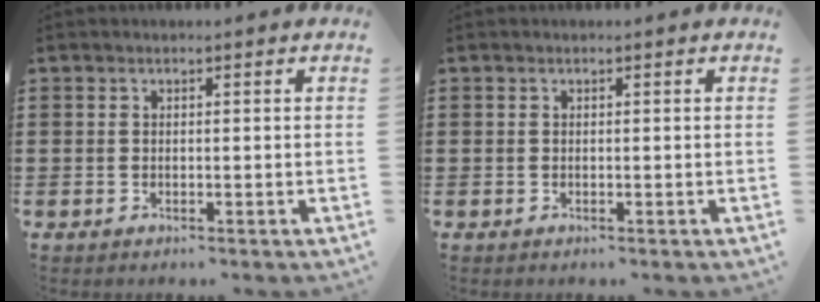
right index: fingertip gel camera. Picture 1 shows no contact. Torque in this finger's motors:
{"motor_torque": [-0.06, 0.07, 0.00, 0.00]}